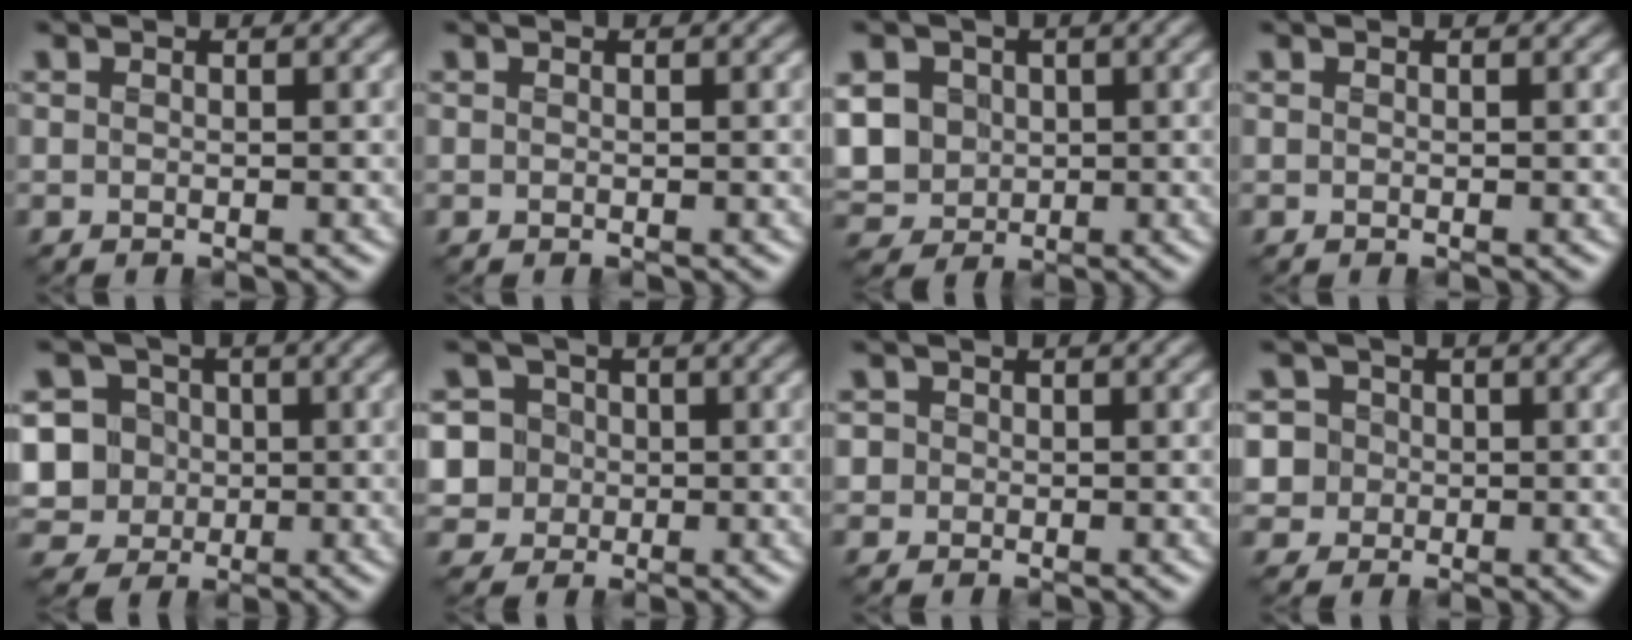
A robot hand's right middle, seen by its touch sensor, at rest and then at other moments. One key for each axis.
{"total": 0.0}
{"total": 6.7, "fx": 0.6, "fy": 5.7, "fz": 3.5, "tx": -0.094, "ty": 0.017, "tz": 0.004}
{"total": 0.0}
{"total": 8.7, "fx": -0.6, "fy": 7.9, "fz": 3.6, "tx": -0.085, "ty": 0.029, "tz": -0.043}
{"total": 6.5, "fx": -0.1, "fy": 6.2, "fz": 2.0, "tx": -0.040, "ty": 0.028, "tz": -0.016}
{"total": 1.0, "fx": -0.1, "fy": 0.9, "fz": -0.2, "tx": 0.005, "ty": -0.002, "tz": 0.001}
{"total": 4.4, "fx": 0.4, "fy": 4.3, "fz": 1.1, "tx": -0.027, "ty": 0.026, "tz": 0.004}